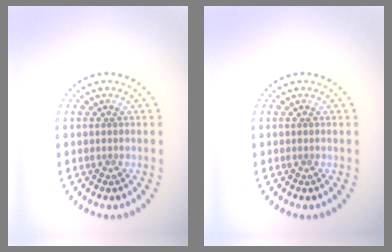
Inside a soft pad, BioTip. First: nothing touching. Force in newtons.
{"total": 0.0}